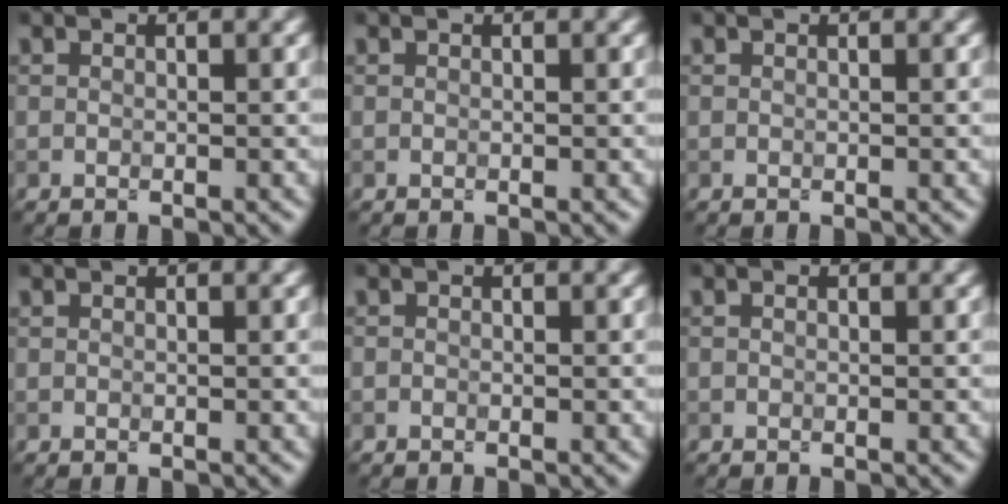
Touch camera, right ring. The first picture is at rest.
{"total": 0.0}
{"total": 0.0}
{"total": 0.0}
{"total": 0.0}
{"total": 0.0}